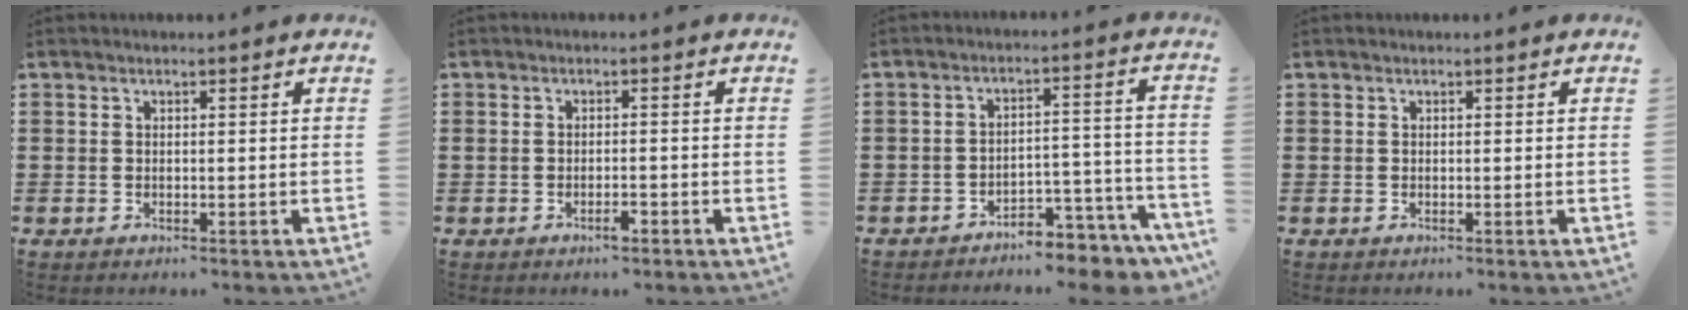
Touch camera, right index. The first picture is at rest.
{"total": 1.9, "force": [-1.1, 0.5, 1.5], "torque": [-0.028, -0.001, -0.020]}
{"total": 5.0, "force": [-4.7, 0.8, 1.5], "torque": [-0.027, 0.005, -0.093]}
{"total": 0.0}